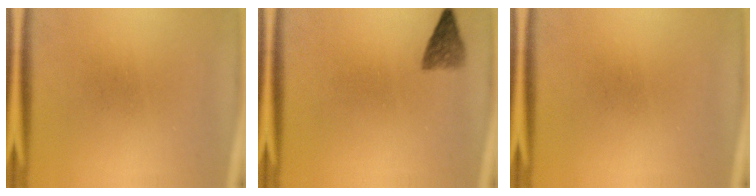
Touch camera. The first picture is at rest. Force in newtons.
{"total": 2.6}
{"total": 0.0}